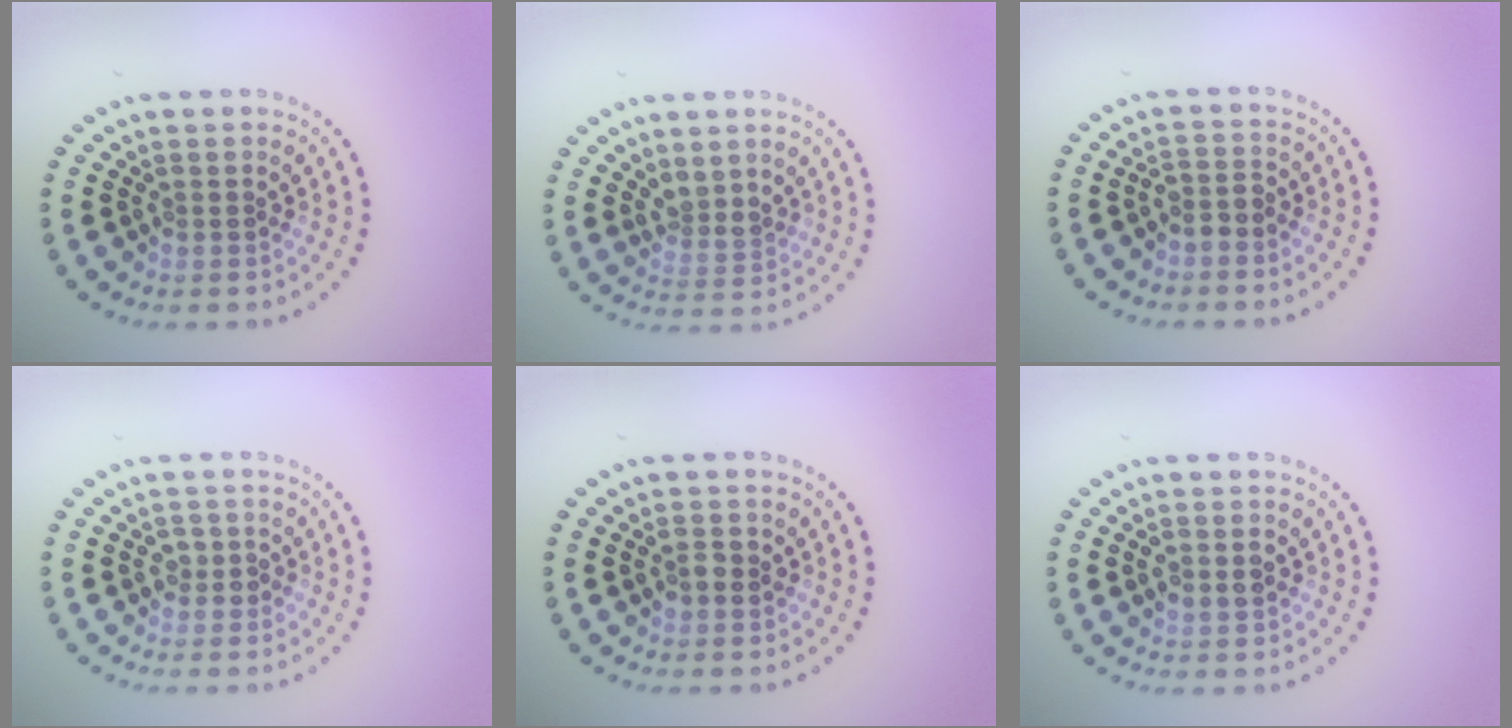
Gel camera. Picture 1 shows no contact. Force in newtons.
{"total": 2.0, "press": 1.5, "slide": 1.3}
{"total": 1.5, "press": 1.2, "slide": 0.9}
{"total": 1.5, "press": 1.4, "slide": 0.6}
{"total": 1.5, "press": 1.5, "slide": 0.1}
{"total": 1.3, "press": 1.3, "slide": 0.2}